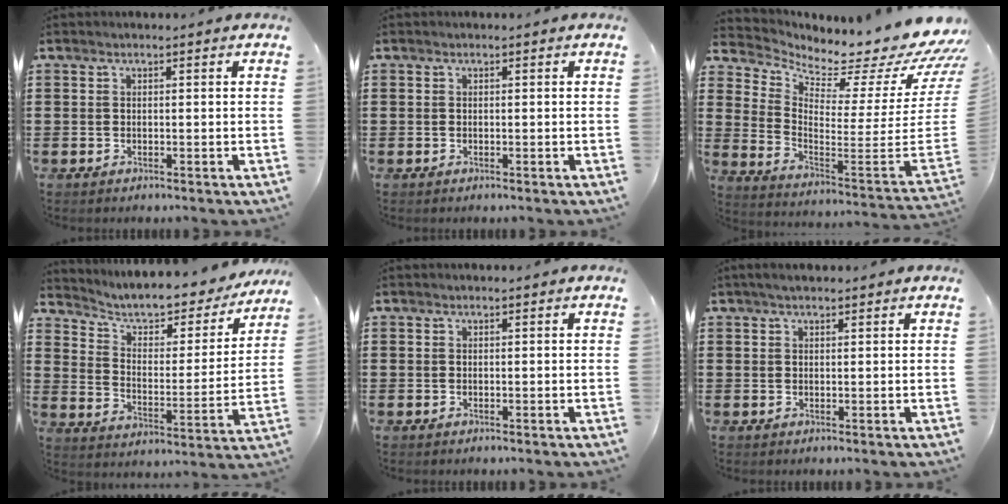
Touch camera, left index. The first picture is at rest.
{"total": 0.0}
{"total": 4.8, "force": [4.2, 0.7, 2.1], "torque": [-0.040, -0.076, 0.056]}
{"total": 6.2, "force": [5.4, 1.6, 2.5], "torque": [-0.067, -0.040, 0.088]}
{"total": 0.0}
{"total": 1.5, "force": [1.2, 0.5, 0.8], "torque": [-0.019, 0.005, 0.022]}